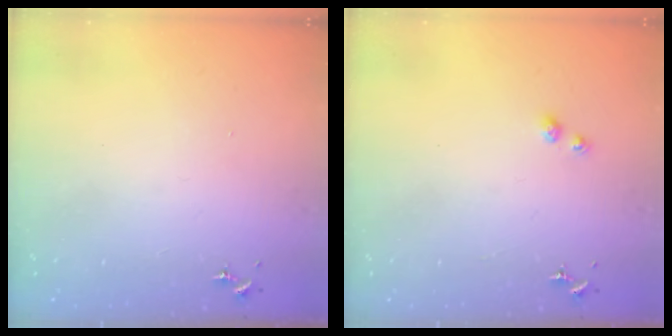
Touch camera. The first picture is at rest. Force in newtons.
{"total": 2.6, "press": 2.6, "slide": 0.6}